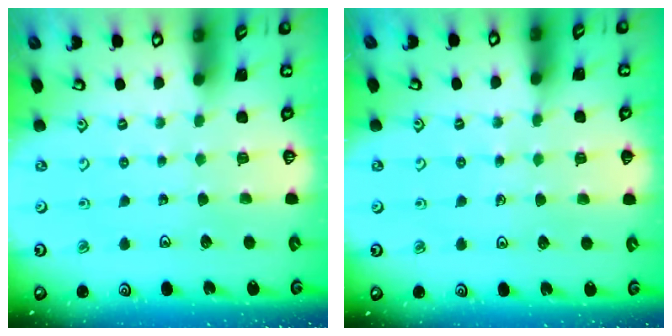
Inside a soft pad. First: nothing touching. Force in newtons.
{"total": 4.8, "press": 4.7, "slide": 1.2}